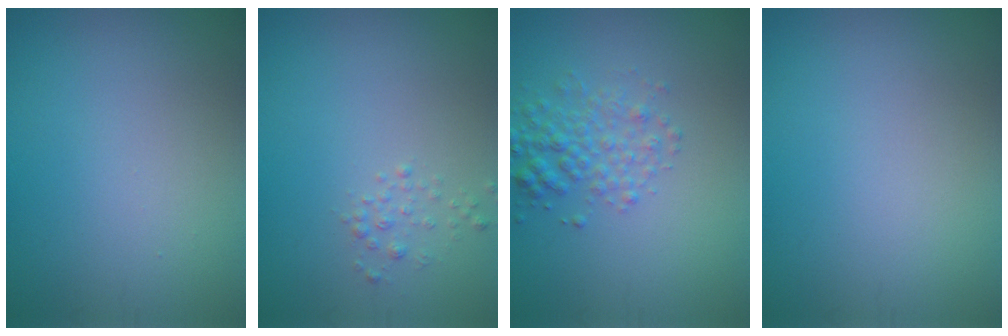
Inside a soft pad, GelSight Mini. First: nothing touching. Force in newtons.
{"total": 0.9, "press": 0.9, "slide": 0.0}
{"total": 2.9, "press": 2.9, "slide": 0.1}
{"total": 0.0}